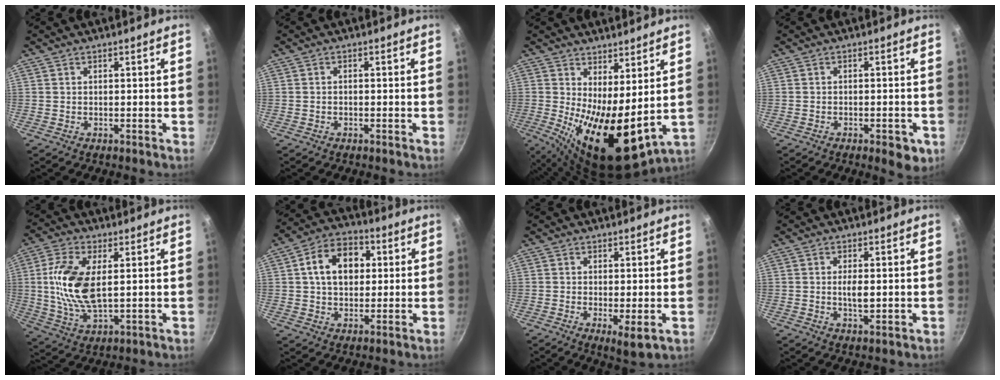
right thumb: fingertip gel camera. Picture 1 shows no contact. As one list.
[{"total": 0.7, "force": [-0.4, 0.3, 0.4], "torque": [-0.011, 0.006, -0.009]}, {"total": 13.7, "force": [1.4, 5.4, 12.5], "torque": [-0.178, -0.034, 0.034]}, {"total": 7.8, "force": [-2.8, 3.7, 6.3], "torque": [-0.043, 0.006, -0.032]}, {"total": 13.0, "force": [1.8, 6.3, 11.3], "torque": [-0.224, -0.001, 0.037]}, {"total": 12.0, "force": [2.3, 8.7, 8.0], "torque": [-0.096, 0.016, 0.025]}, {"total": 4.3, "force": [-0.8, 1.2, 4.1], "torque": [-0.067, -0.016, -0.009]}, {"total": 3.7, "force": [-0.1, 1.4, 3.4], "torque": [-0.061, -0.002, -0.003]}]